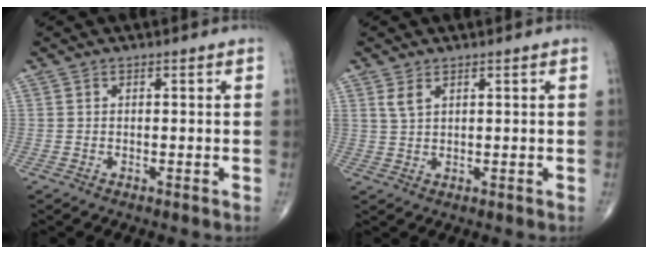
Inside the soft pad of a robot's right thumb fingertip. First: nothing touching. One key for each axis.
{"total": 2.5, "fx": 1.5, "fy": 1.1, "fz": 1.7, "tx": -0.036, "ty": -0.002, "tz": 0.039}